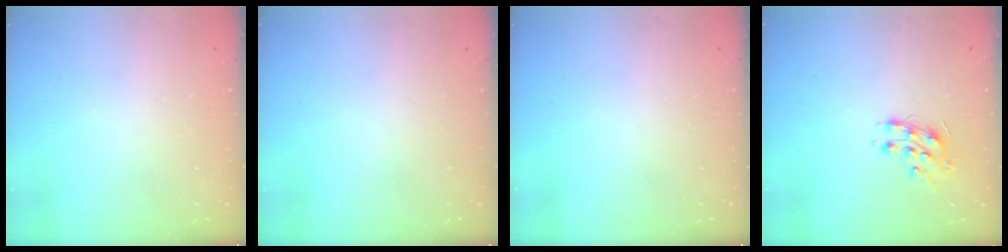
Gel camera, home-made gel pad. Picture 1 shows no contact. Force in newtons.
{"total": 0.0}
{"total": 0.0}
{"total": 8.4, "press": 8.4, "slide": 0.2}